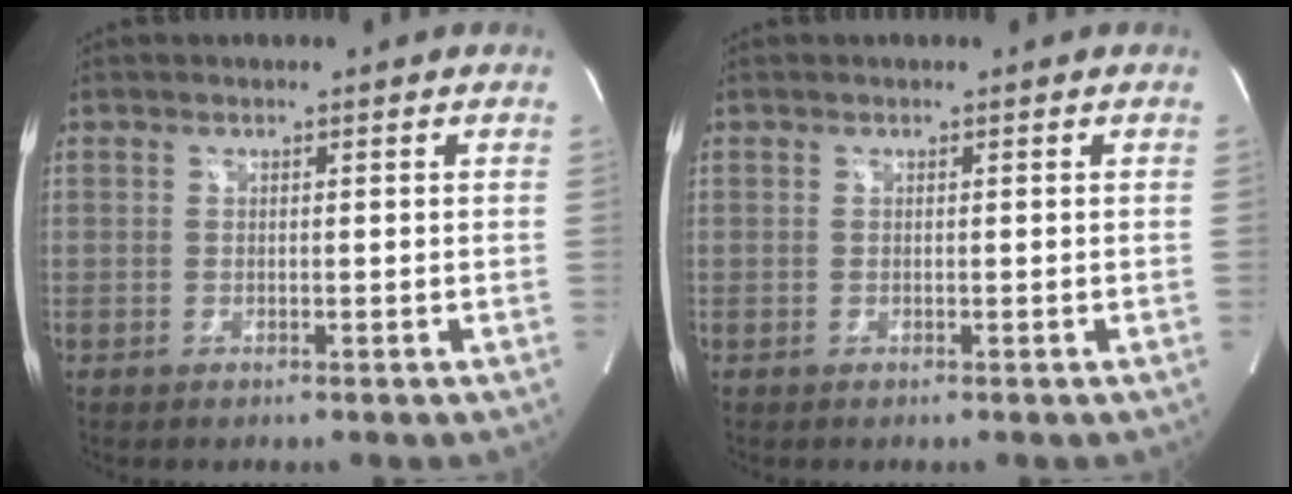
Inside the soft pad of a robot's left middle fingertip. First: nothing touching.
{"total": 0.0}